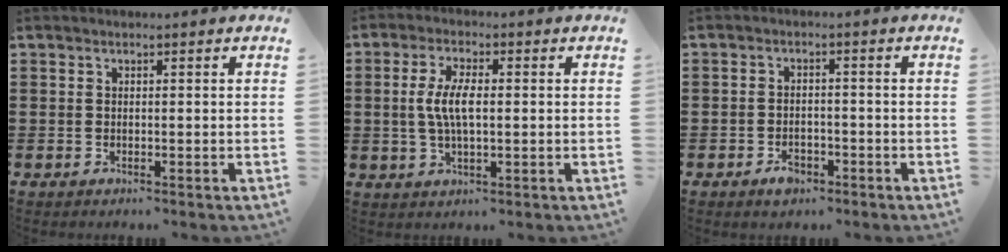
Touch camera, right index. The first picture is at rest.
{"total": 5.7, "force": [0.0, 1.9, 5.4], "torque": [-0.123, -0.005, -0.008]}
{"total": 2.6, "force": [-1.9, 1.4, 1.1], "torque": [-0.022, 0.003, -0.038]}